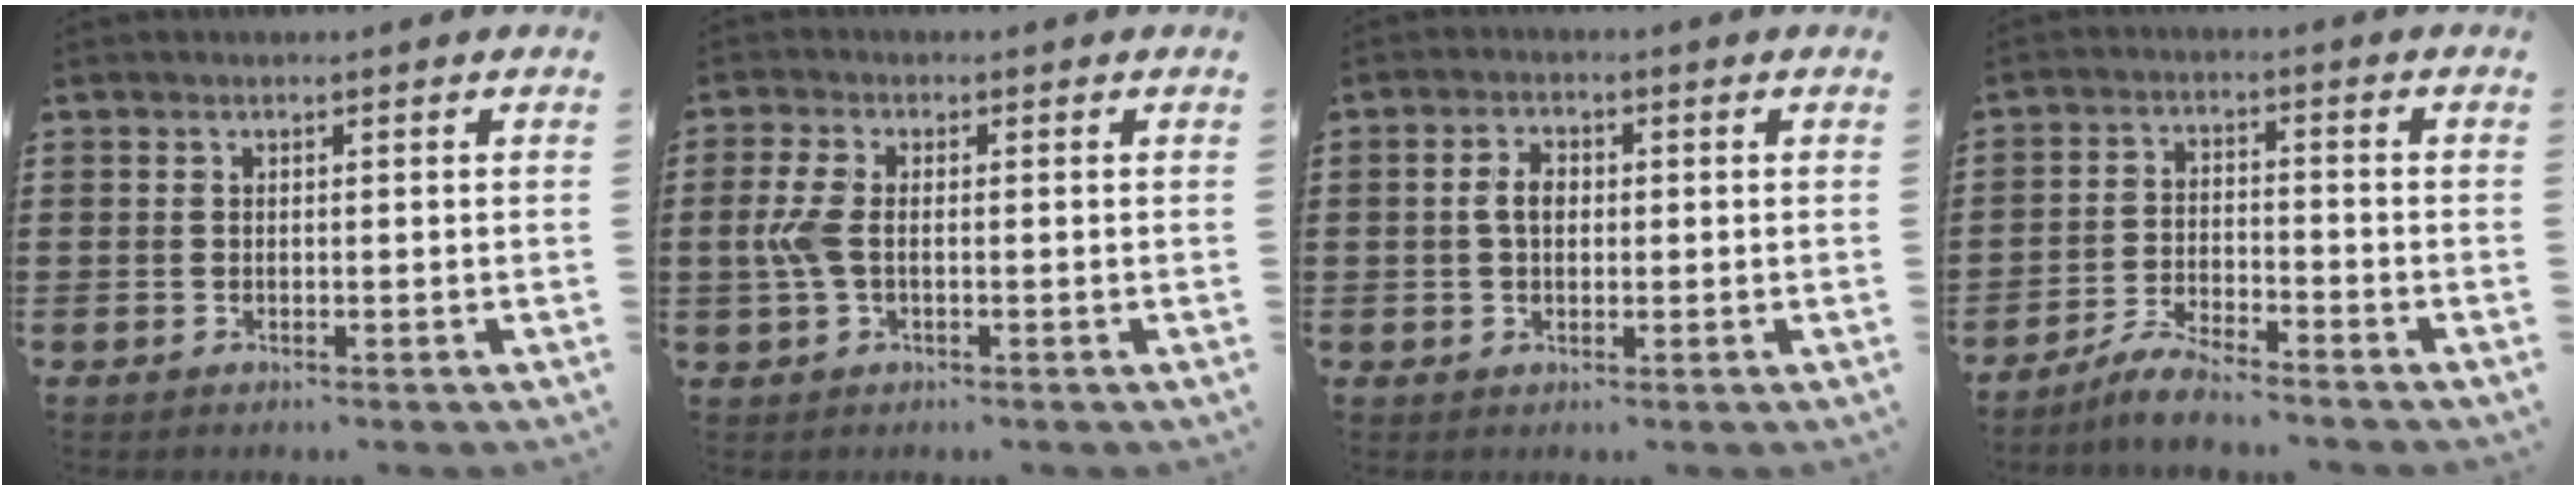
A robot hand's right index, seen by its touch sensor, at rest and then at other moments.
{"total": 4.3, "force": [-0.4, 2.0, 3.8], "torque": [-0.098, -0.006, -0.015]}
{"total": 3.0, "force": [0.2, 1.9, 2.3], "torque": [-0.048, 0.009, 0.003]}
{"total": 4.4, "force": [-4.2, 0.3, 1.3], "torque": [-0.031, 0.006, -0.083]}